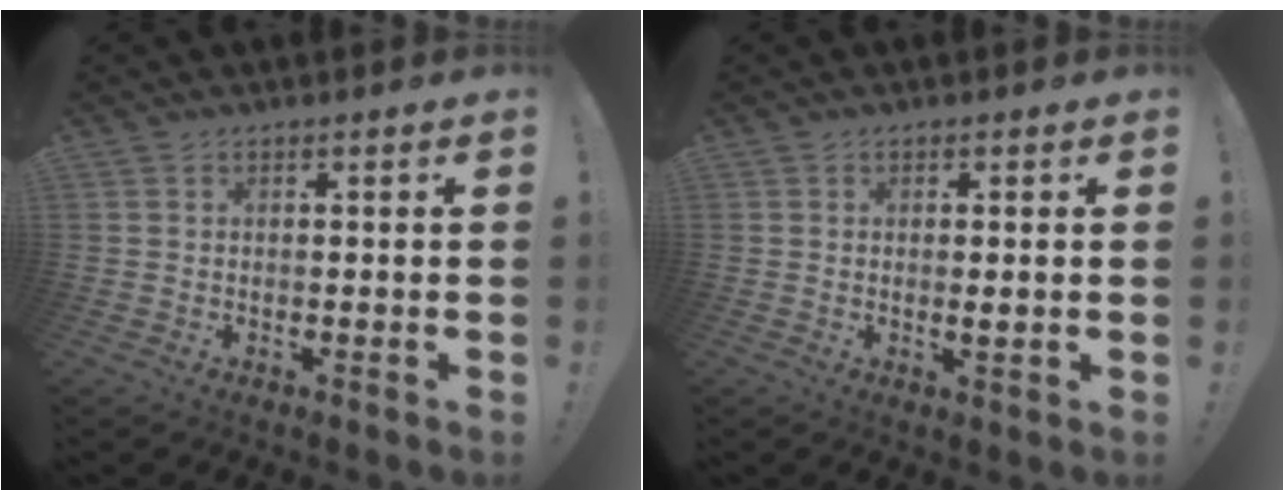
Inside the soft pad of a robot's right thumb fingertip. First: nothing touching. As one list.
[{"total": 1.8, "force": [0.2, 0.2, 1.8], "torque": [-0.022, -0.007, 0.000]}]